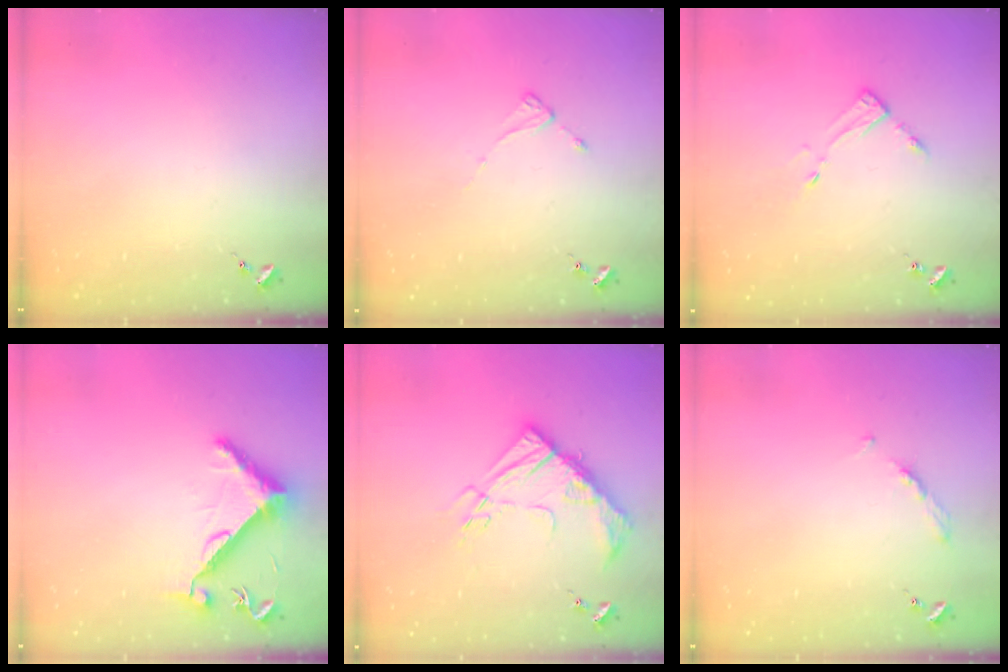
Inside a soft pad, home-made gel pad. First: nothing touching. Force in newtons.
{"total": 2.0, "press": 2.0, "slide": 0.3}
{"total": 4.2, "press": 4.2, "slide": 0.5}
{"total": 8.6, "press": 8.6, "slide": 0.7}
{"total": 17.2, "press": 17.1, "slide": 1.6}
{"total": 3.7, "press": 3.6, "slide": 0.4}